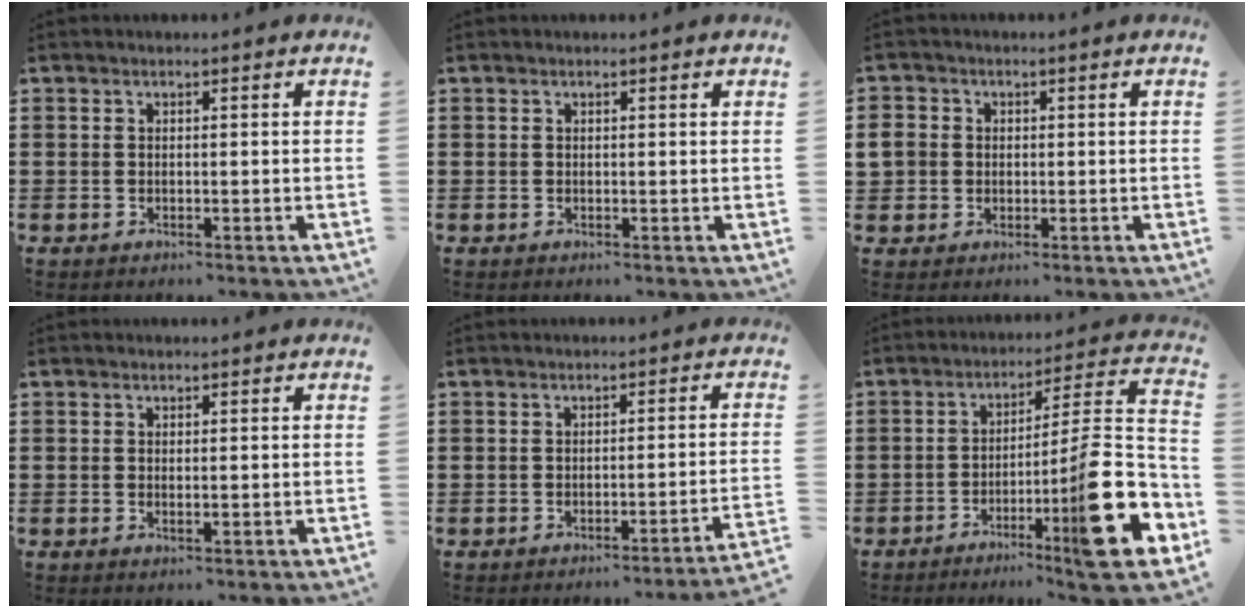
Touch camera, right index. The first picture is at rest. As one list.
[{"total": 0.0}, {"total": 3.1, "force": [0.2, 2.9, 0.9], "torque": [-0.038, 0.007, -0.001]}, {"total": 0.6, "force": [0.3, 0.2, 0.5], "torque": [-0.011, 0.001, 0.006]}, {"total": 1.7, "force": [-1.3, -0.6, 0.9], "torque": [-0.016, -0.004, -0.027]}, {"total": 14.9, "force": [-5.7, 0.8, 13.8], "torque": [-0.211, -0.025, -0.100]}]